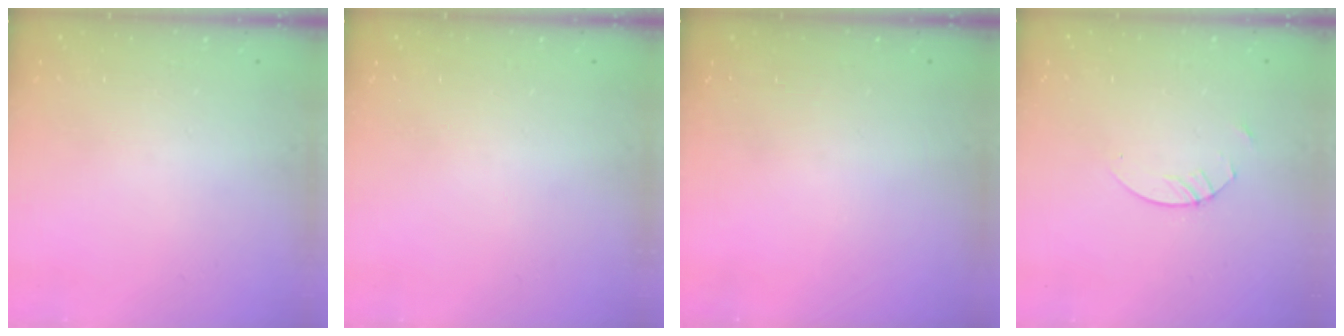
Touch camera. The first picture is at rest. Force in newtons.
{"total": 0.0}
{"total": 0.0}
{"total": 2.4, "press": 2.4, "slide": 0.1}